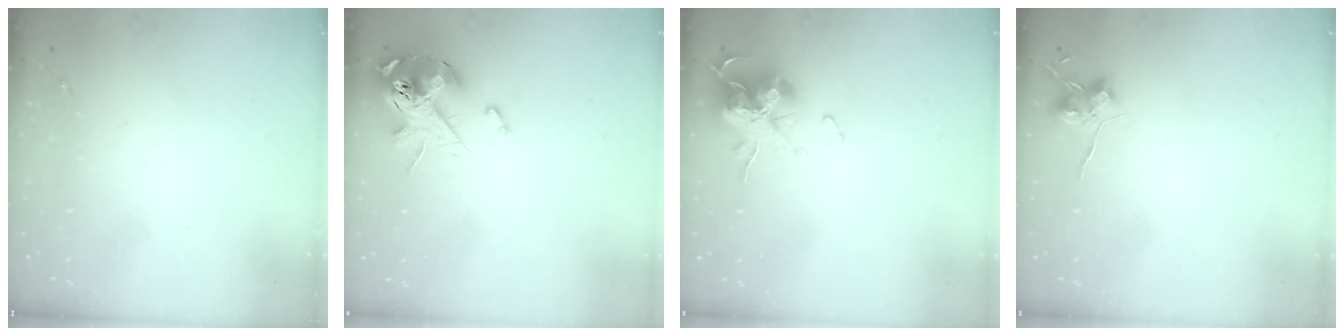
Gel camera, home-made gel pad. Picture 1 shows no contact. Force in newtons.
{"total": 13.4, "press": 13.3, "slide": 1.4}
{"total": 15.2, "press": 15.1, "slide": 2.0}
{"total": 6.9, "press": 6.9, "slide": 0.6}